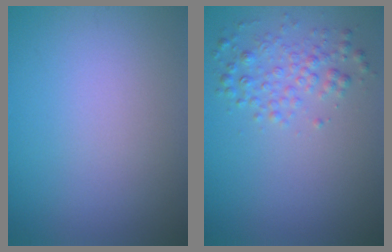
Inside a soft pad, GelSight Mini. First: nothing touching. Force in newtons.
{"total": 2.4, "press": 2.4, "slide": 0.1}